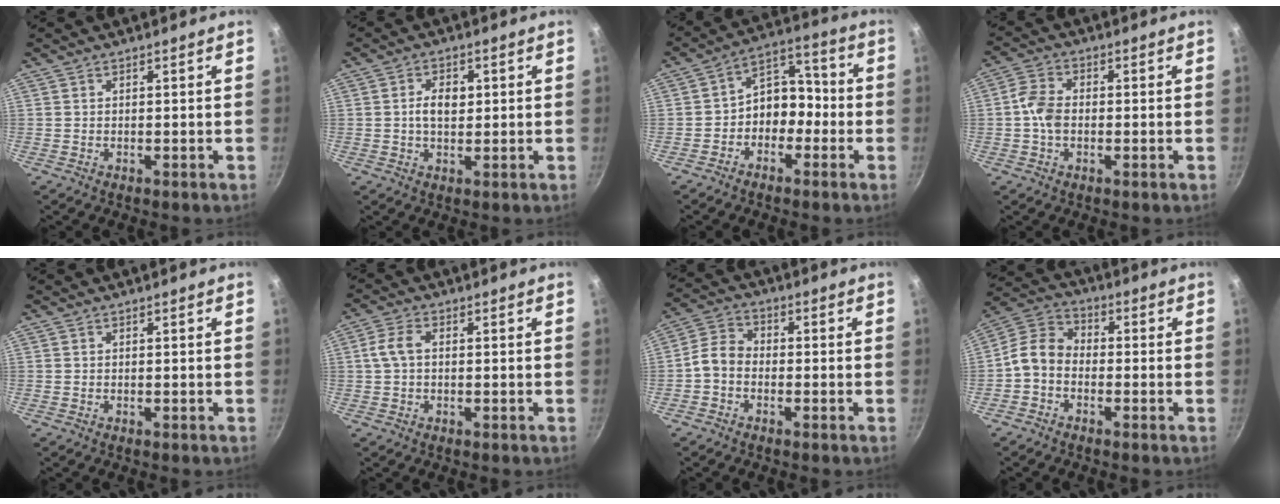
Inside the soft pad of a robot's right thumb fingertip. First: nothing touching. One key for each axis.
{"total": 4.6, "fx": 0.6, "fy": 2.9, "fz": 3.6, "tx": -0.053, "ty": 0.002, "tz": 0.008}
{"total": 9.3, "fx": -2.1, "fy": 6.9, "fz": 5.9, "tx": -0.051, "ty": 0.047, "tz": -0.052}
{"total": 5.6, "fx": -0.4, "fy": 3.7, "fz": 4.2, "tx": -0.082, "ty": 0.017, "tz": -0.015}
{"total": 0.0}
{"total": 4.2, "fx": 0.3, "fy": 2.6, "fz": 3.3, "tx": -0.075, "ty": 0.012, "tz": 0.002}
{"total": 5.9, "fx": -1.5, "fy": 4.5, "fz": 3.5, "tx": -0.057, "ty": 0.024, "tz": -0.043}
{"total": 7.8, "fx": -1.8, "fy": 5.9, "fz": 4.8, "tx": -0.081, "ty": 0.033, "tz": -0.052}